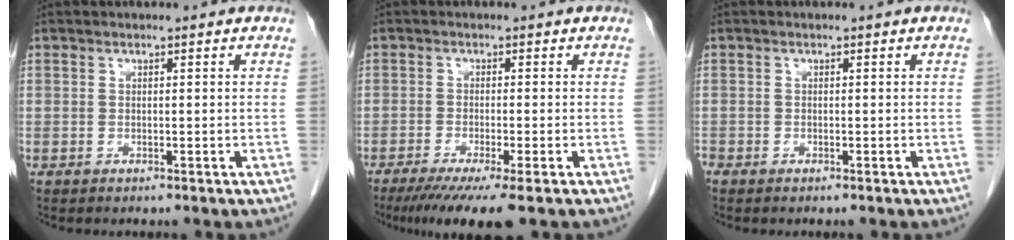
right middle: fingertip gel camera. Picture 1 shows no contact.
{"total": 7.7, "force": [-5.4, 0.0, 5.5], "torque": [-0.081, -0.019, -0.087]}
{"total": 0.5, "force": [-0.5, 0.2, 0.1], "torque": [-0.005, 0.000, -0.011]}